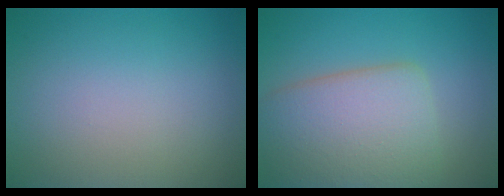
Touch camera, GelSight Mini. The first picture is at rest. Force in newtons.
{"total": 7.4, "press": 7.4, "slide": 0.3}